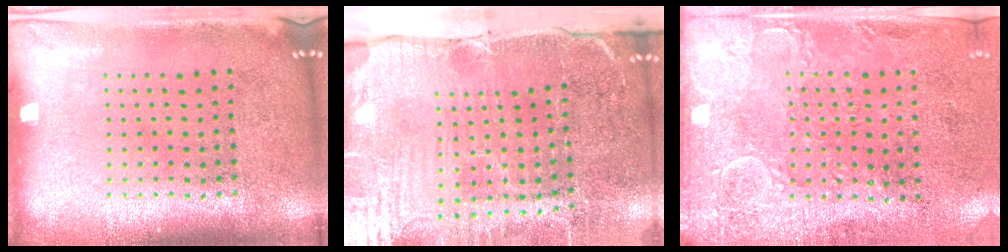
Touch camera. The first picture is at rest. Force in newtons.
{"total": 5.2, "press": 4.4, "slide": 2.8}
{"total": 2.9, "press": 2.3, "slide": 1.7}